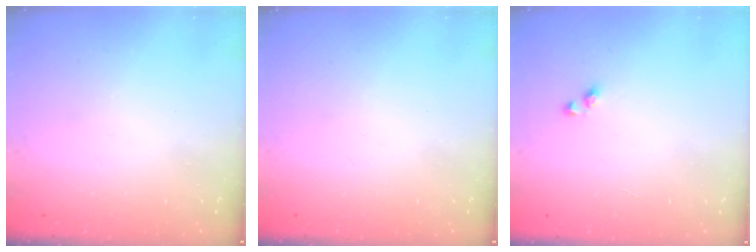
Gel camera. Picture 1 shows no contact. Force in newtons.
{"total": 0.0}
{"total": 3.1, "press": 3.1, "slide": 0.3}